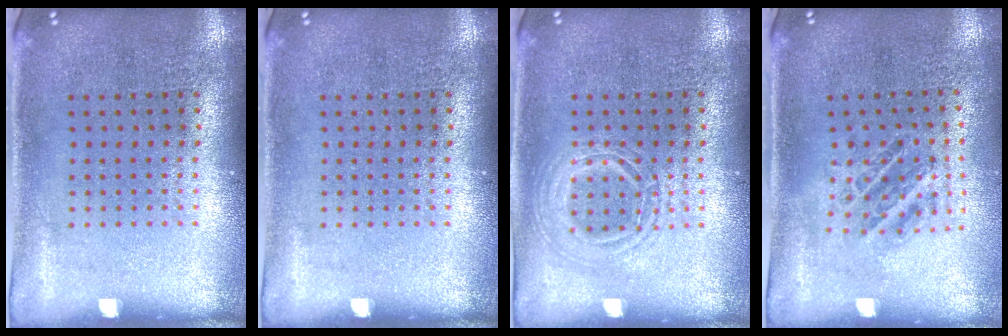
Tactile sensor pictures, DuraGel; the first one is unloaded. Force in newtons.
{"total": 0.0}
{"total": 2.2, "press": 2.2, "slide": 0.3}
{"total": 1.0, "press": 1.0, "slide": 0.1}